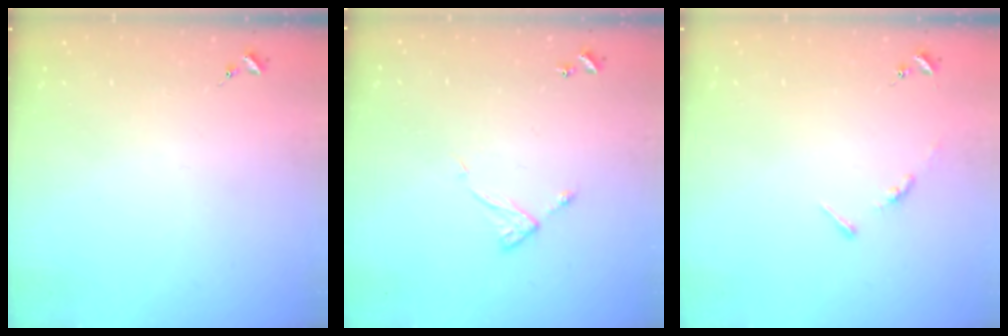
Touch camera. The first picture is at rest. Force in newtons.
{"total": 5.4, "press": 5.4, "slide": 0.4}
{"total": 3.4, "press": 3.4, "slide": 0.3}